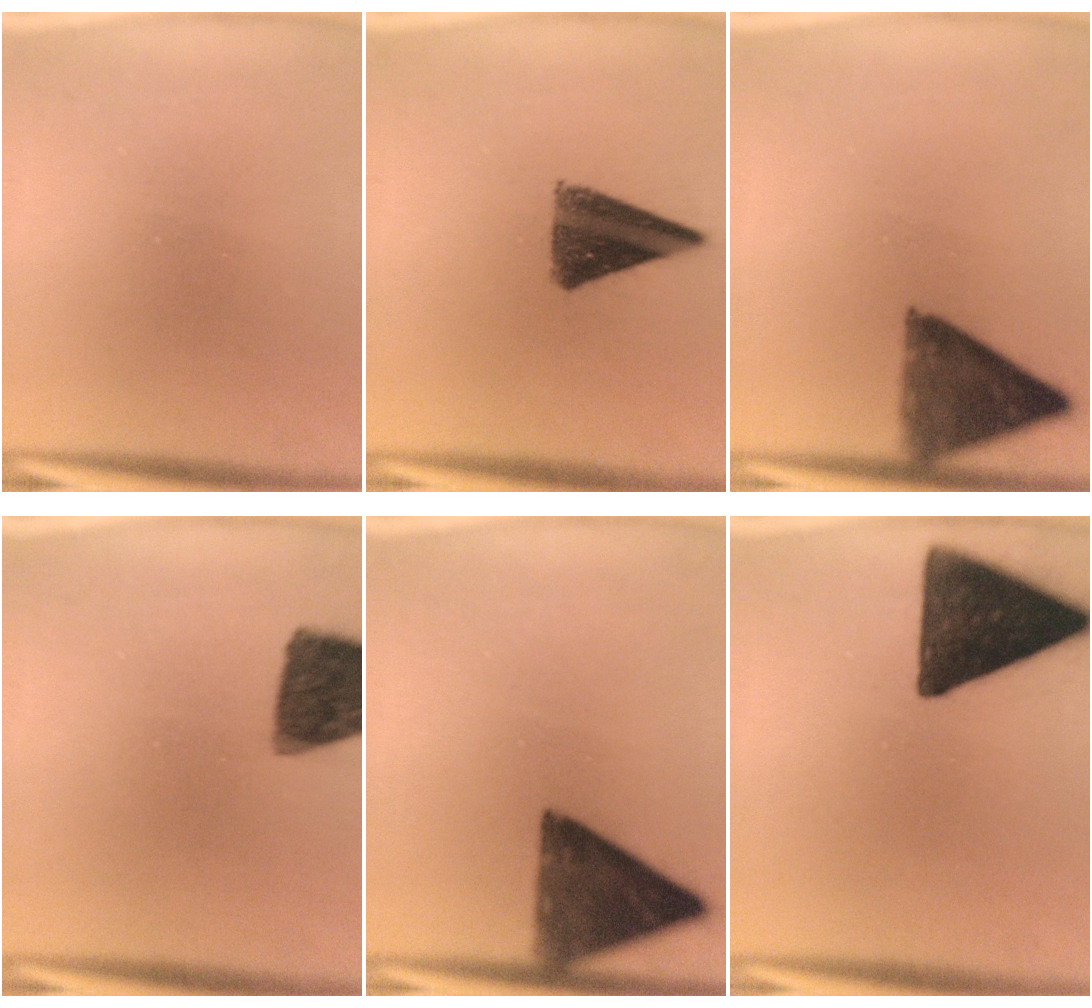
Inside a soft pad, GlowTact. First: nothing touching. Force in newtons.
{"total": 10.6}
{"total": 7.8}
{"total": 13.0}
{"total": 13.2}
{"total": 16.3}